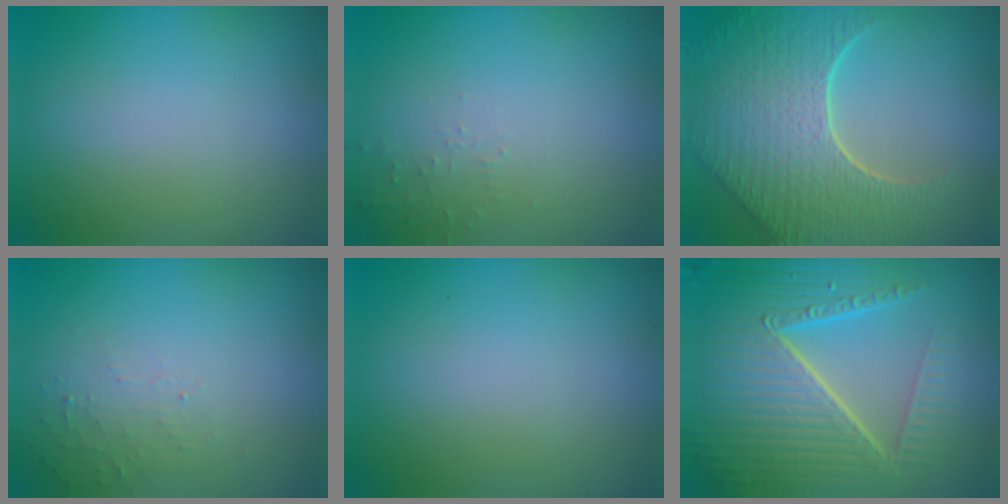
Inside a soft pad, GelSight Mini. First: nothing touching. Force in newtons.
{"total": 0.8, "press": 0.7, "slide": 0.1}
{"total": 9.0, "press": 6.4, "slide": 6.4}
{"total": 1.2, "press": 1.2, "slide": 0.3}
{"total": 0.0}
{"total": 10.8, "press": 6.7, "slide": 8.4}